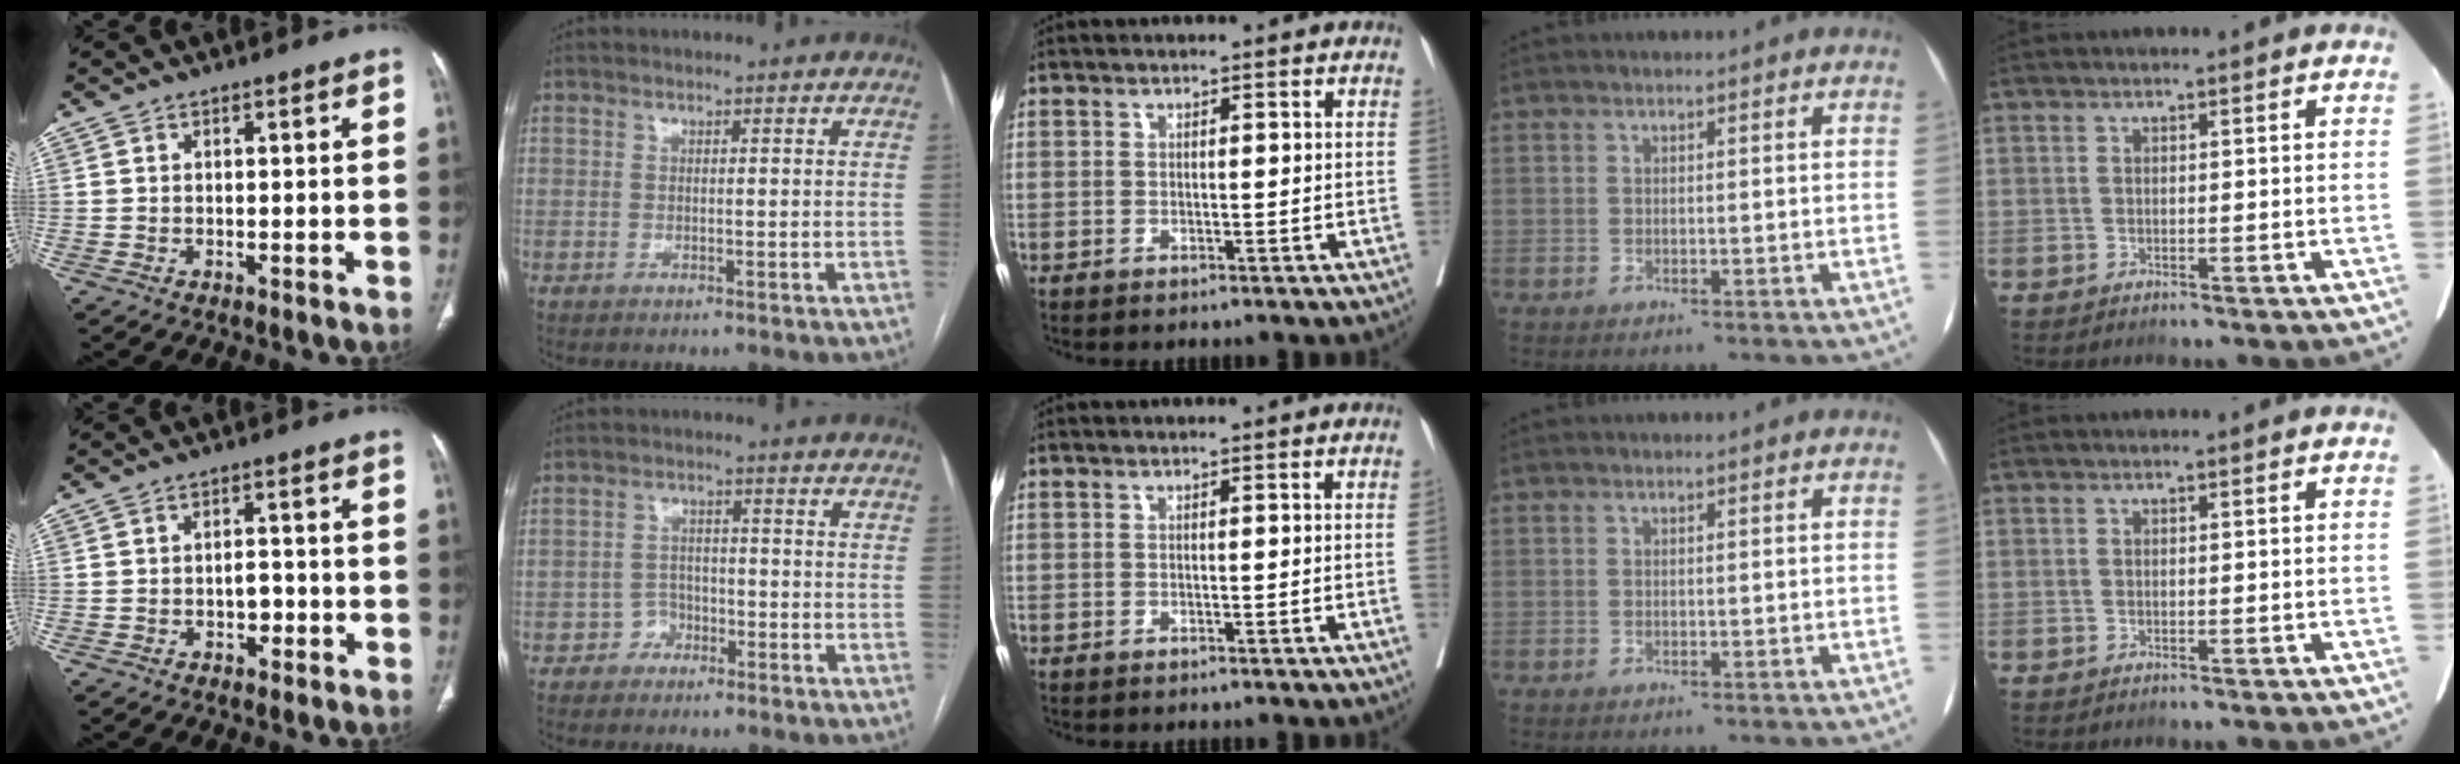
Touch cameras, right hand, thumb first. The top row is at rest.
{"thumb": {"total": 2.9, "force": [-1.1, 2.0, 1.8], "torque": [-0.012, 0.012, -0.018]}, "index": {"total": 2.6, "force": [-1.7, 1.9, 0.2], "torque": [0.000, 0.012, -0.033]}}